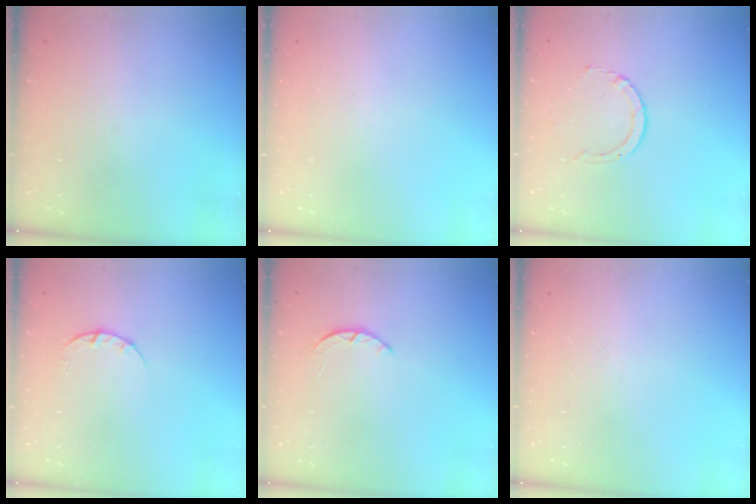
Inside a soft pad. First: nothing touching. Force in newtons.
{"total": 0.0}
{"total": 2.9, "press": 2.9, "slide": 0.4}
{"total": 2.3, "press": 2.3, "slide": 0.3}
{"total": 2.5, "press": 2.5, "slide": 0.5}
{"total": 0.0}